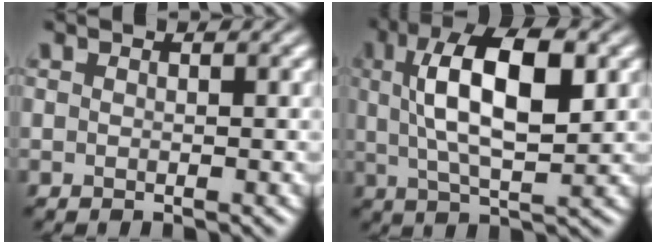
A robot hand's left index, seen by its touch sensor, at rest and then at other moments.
{"total": 9.6, "force": [2.1, 3.7, 8.6], "torque": [-0.149, 0.011, 0.032]}